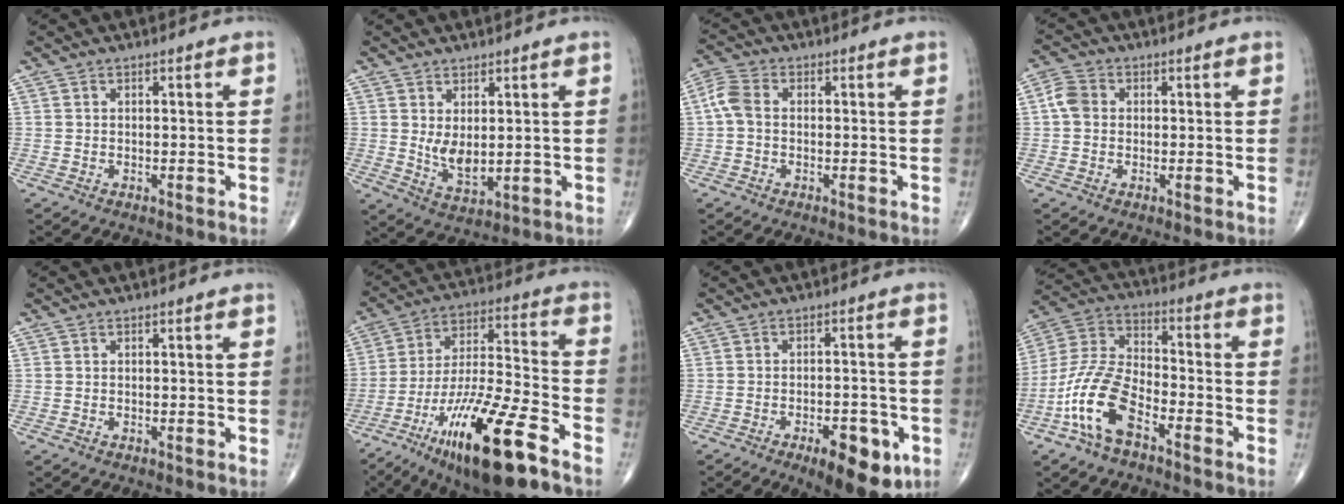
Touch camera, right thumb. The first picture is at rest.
{"total": 5.6, "force": [1.0, 2.8, 4.8], "torque": [-0.076, -0.022, 0.030]}
{"total": 4.6, "force": [0.0, 3.2, 3.4], "torque": [-0.078, 0.012, -0.010]}
{"total": 4.1, "force": [0.2, 3.4, 2.3], "torque": [-0.041, 0.011, -0.004]}
{"total": 0.0}
{"total": 22.6, "force": [-12.7, 4.8, 18.0], "torque": [-0.344, 0.046, -0.222]}
{"total": 8.7, "force": [-4.0, 3.7, 6.8], "torque": [-0.081, 0.009, -0.050]}
{"total": 13.9, "force": [-6.9, 6.5, 10.2], "torque": [-0.215, 0.045, -0.140]}